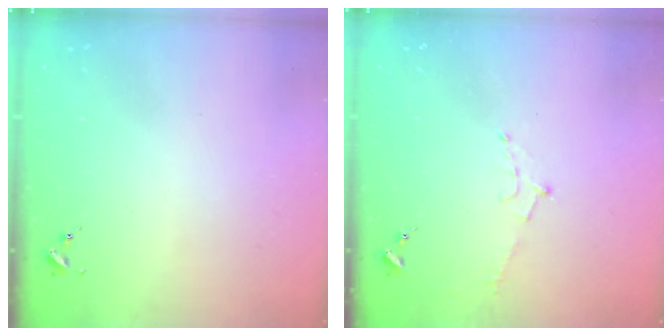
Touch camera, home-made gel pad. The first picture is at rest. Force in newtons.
{"total": 5.7, "press": 5.7, "slide": 0.6}